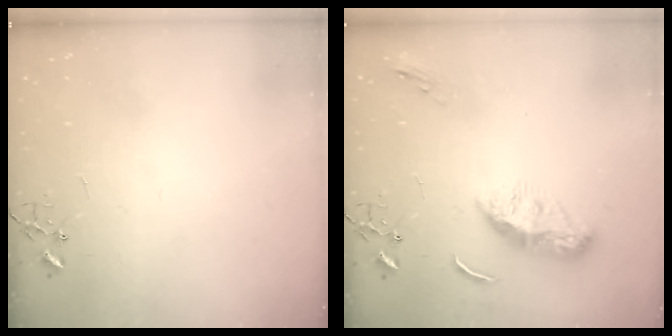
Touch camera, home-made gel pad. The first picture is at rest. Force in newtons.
{"total": 11.6, "press": 11.6, "slide": 0.3}